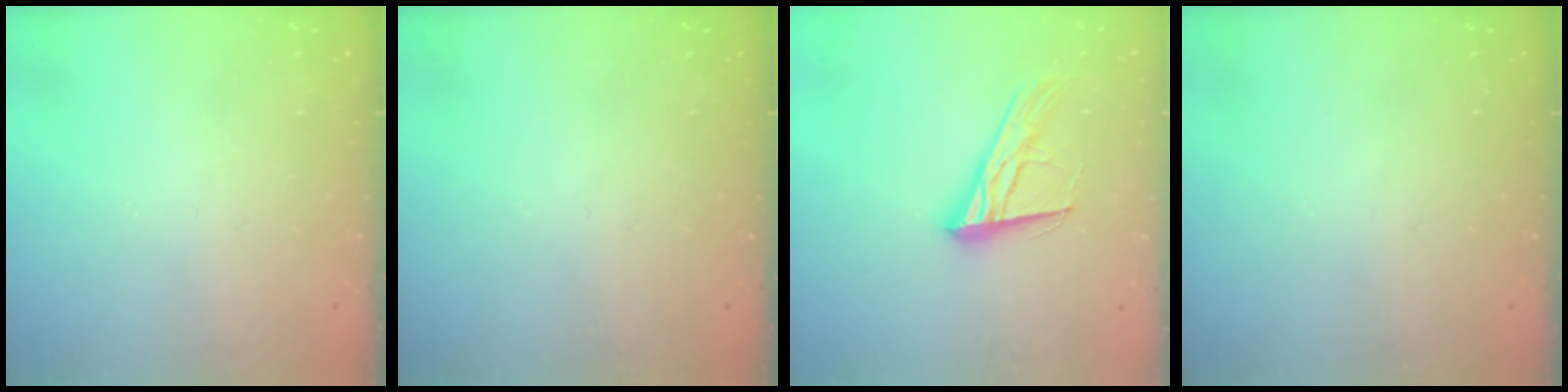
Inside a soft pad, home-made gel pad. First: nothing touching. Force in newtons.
{"total": 0.0}
{"total": 14.0, "press": 14.0, "slide": 1.0}
{"total": 0.0}